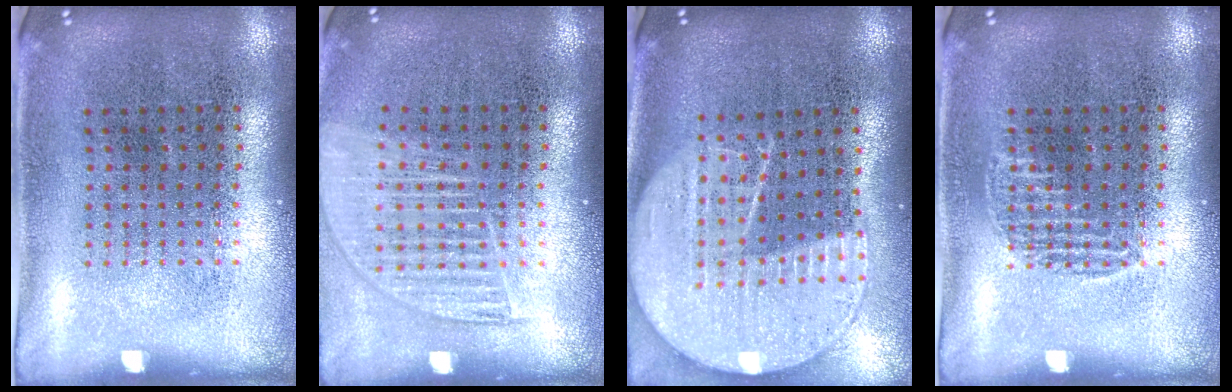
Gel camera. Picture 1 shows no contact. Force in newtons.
{"total": 1.4, "press": 1.3, "slide": 0.5}
{"total": 2.1, "press": 1.8, "slide": 1.1}
{"total": 0.9, "press": 0.8, "slide": 0.2}